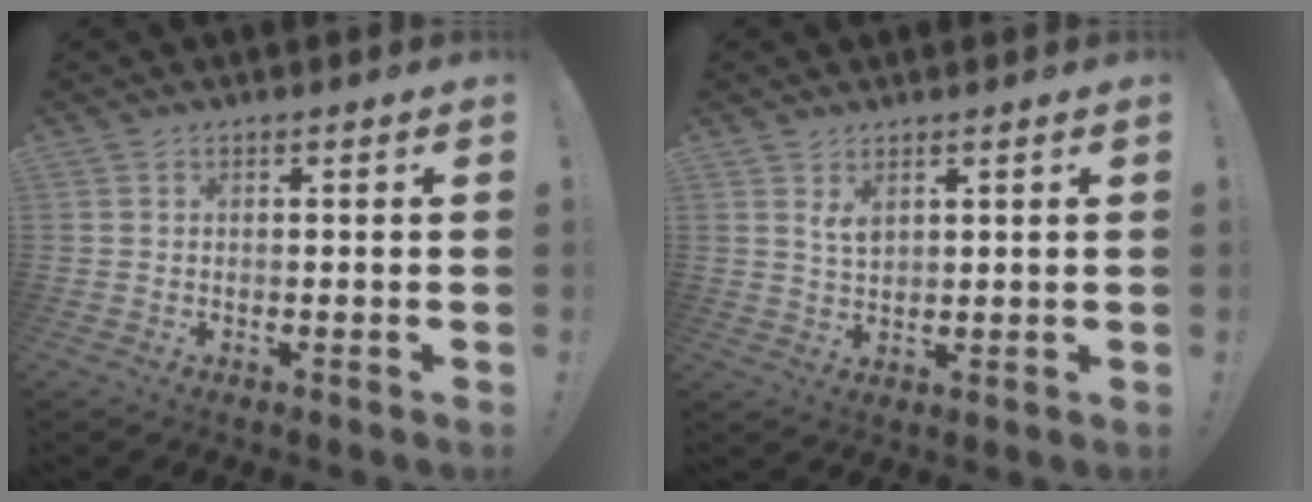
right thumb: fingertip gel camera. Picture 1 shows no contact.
{"total": 3.2, "force": [2.0, 1.4, 2.1], "torque": [-0.032, -0.012, 0.034]}